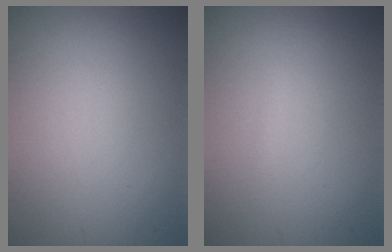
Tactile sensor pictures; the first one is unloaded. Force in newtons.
{"total": 0.5, "press": 0.5, "slide": 0.1}